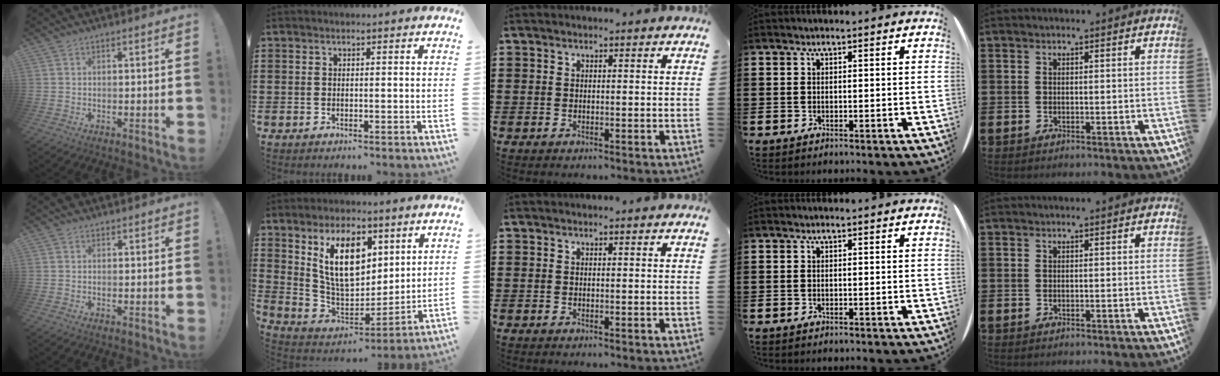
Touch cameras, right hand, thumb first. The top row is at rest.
{"thumb": {"total": 1.2, "force": [1.1, 0.4, 0.1], "torque": [0.012, -0.005, 0.017]}, "index": {"total": 12.9, "force": [5.6, 7.0, 9.2], "torque": [-0.194, 0.001, 0.103]}}